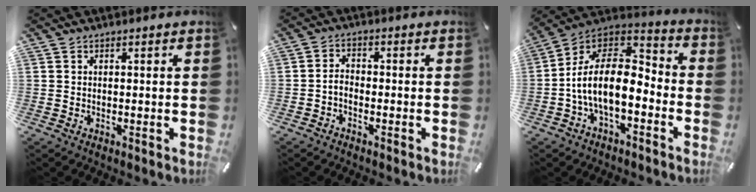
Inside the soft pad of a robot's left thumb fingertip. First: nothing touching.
{"total": 2.6, "force": [-1.4, 1.6, 1.5], "torque": [-0.034, 0.009, -0.030]}
{"total": 16.1, "force": [-4.6, 9.0, 12.5], "torque": [-0.249, 0.005, -0.080]}